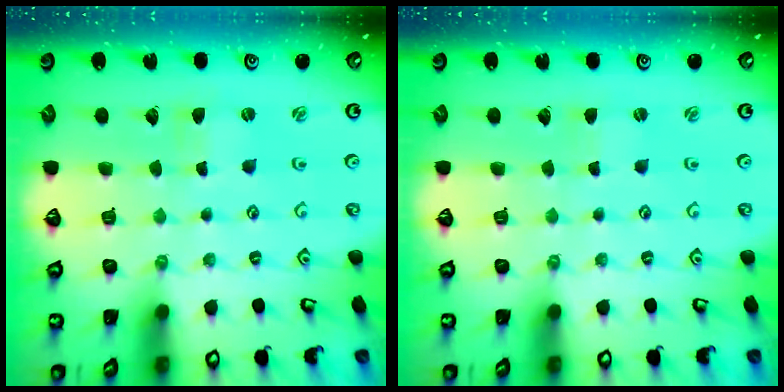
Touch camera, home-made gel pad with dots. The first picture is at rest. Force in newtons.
{"total": 0.0}